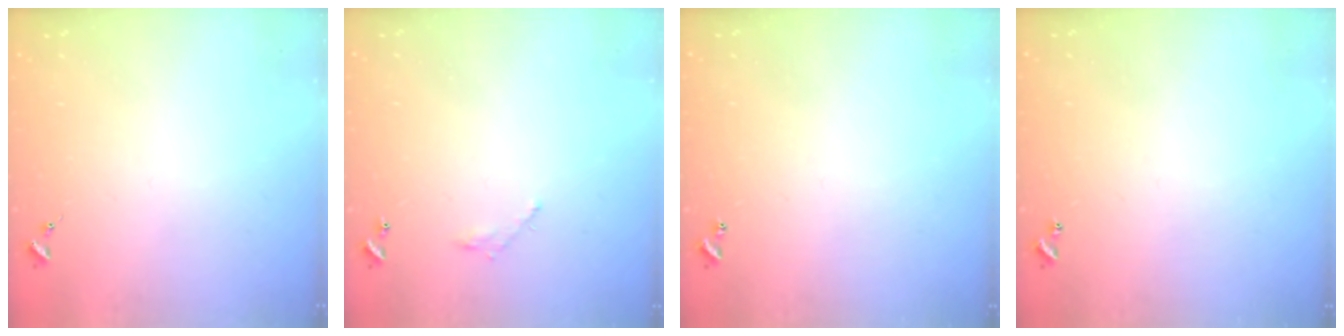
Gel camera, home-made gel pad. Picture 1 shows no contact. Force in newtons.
{"total": 4.3, "press": 4.3, "slide": 0.2}
{"total": 0.9, "press": 0.9, "slide": 0.2}
{"total": 0.9, "press": 0.9, "slide": 0.2}